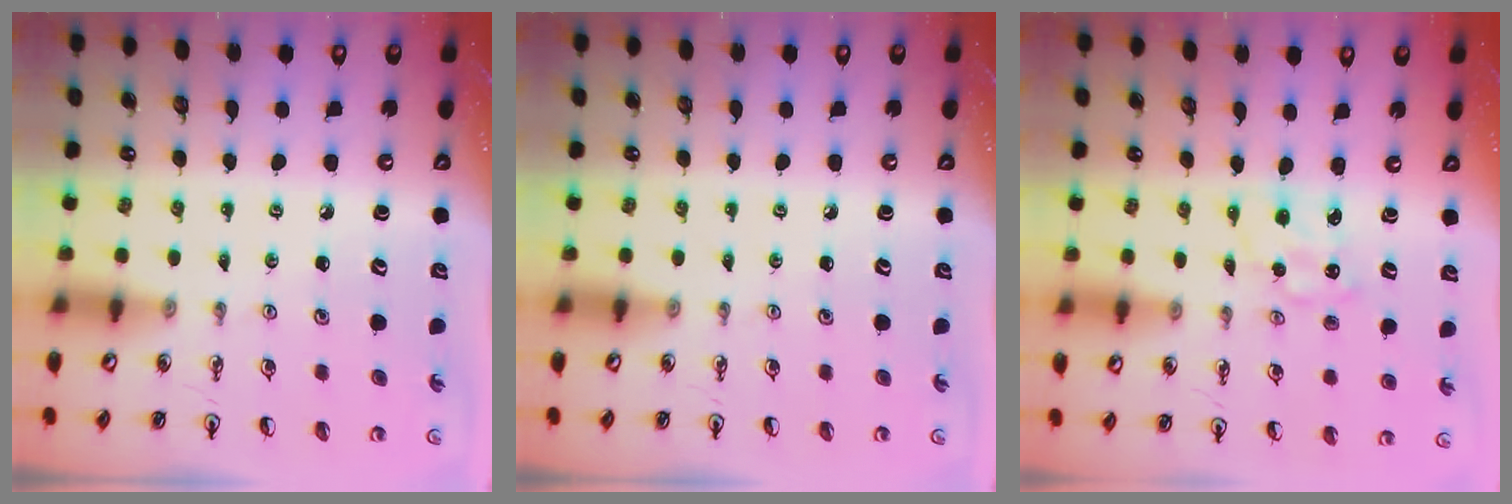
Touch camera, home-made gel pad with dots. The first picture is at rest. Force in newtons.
{"total": 0.0}
{"total": 1.7, "press": 1.7, "slide": 0.3}